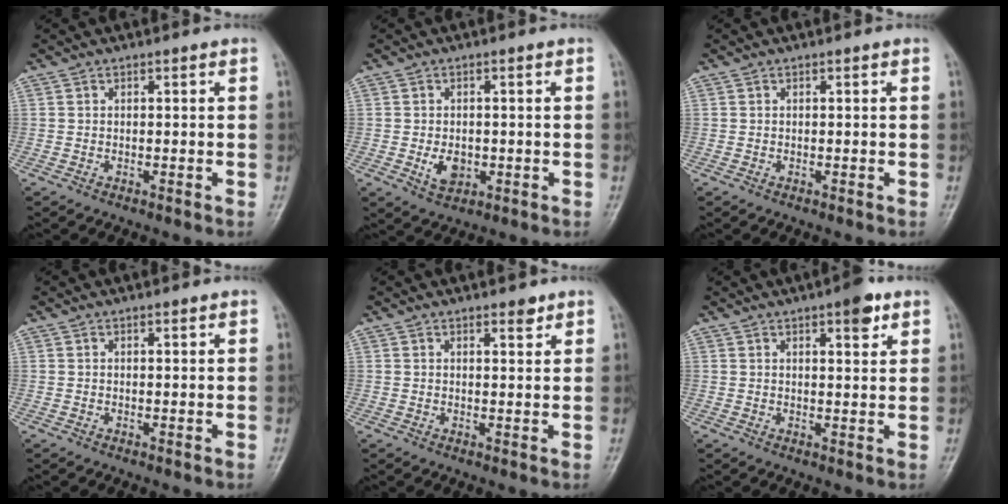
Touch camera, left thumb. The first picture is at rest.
{"total": 4.2, "force": [-0.8, 2.9, 2.9], "torque": [-0.041, -0.003, -0.006]}
{"total": 0.0}
{"total": 0.5, "force": [0.4, 0.2, 0.3], "torque": [-0.007, -0.003, 0.006]}
{"total": 2.2, "force": [1.6, 0.8, 1.2], "torque": [-0.008, -0.010, 0.022]}
{"total": 4.9, "force": [2.9, 1.6, 3.7], "torque": [-0.039, -0.012, 0.036]}